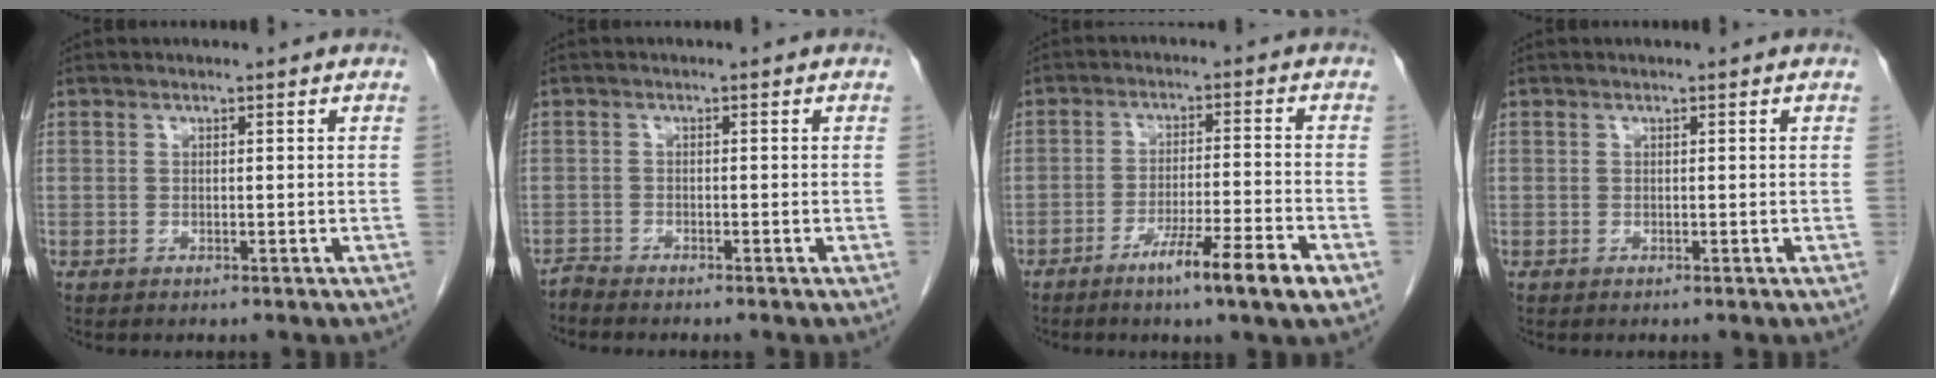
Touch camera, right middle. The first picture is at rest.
{"total": 1.4, "force": [-1.4, -0.3, -0.2], "torque": [0.004, -0.006, -0.029]}
{"total": 8.7, "force": [-4.9, -0.5, 7.1], "torque": [-0.112, -0.014, -0.082]}
{"total": 0.0}